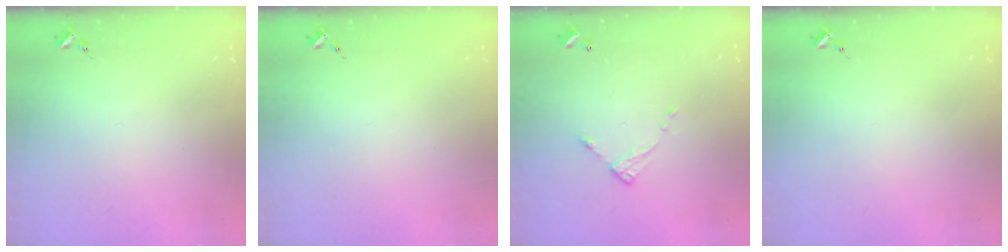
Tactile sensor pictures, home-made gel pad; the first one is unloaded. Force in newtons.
{"total": 0.0}
{"total": 6.0, "press": 6.0, "slide": 0.4}
{"total": 0.0}